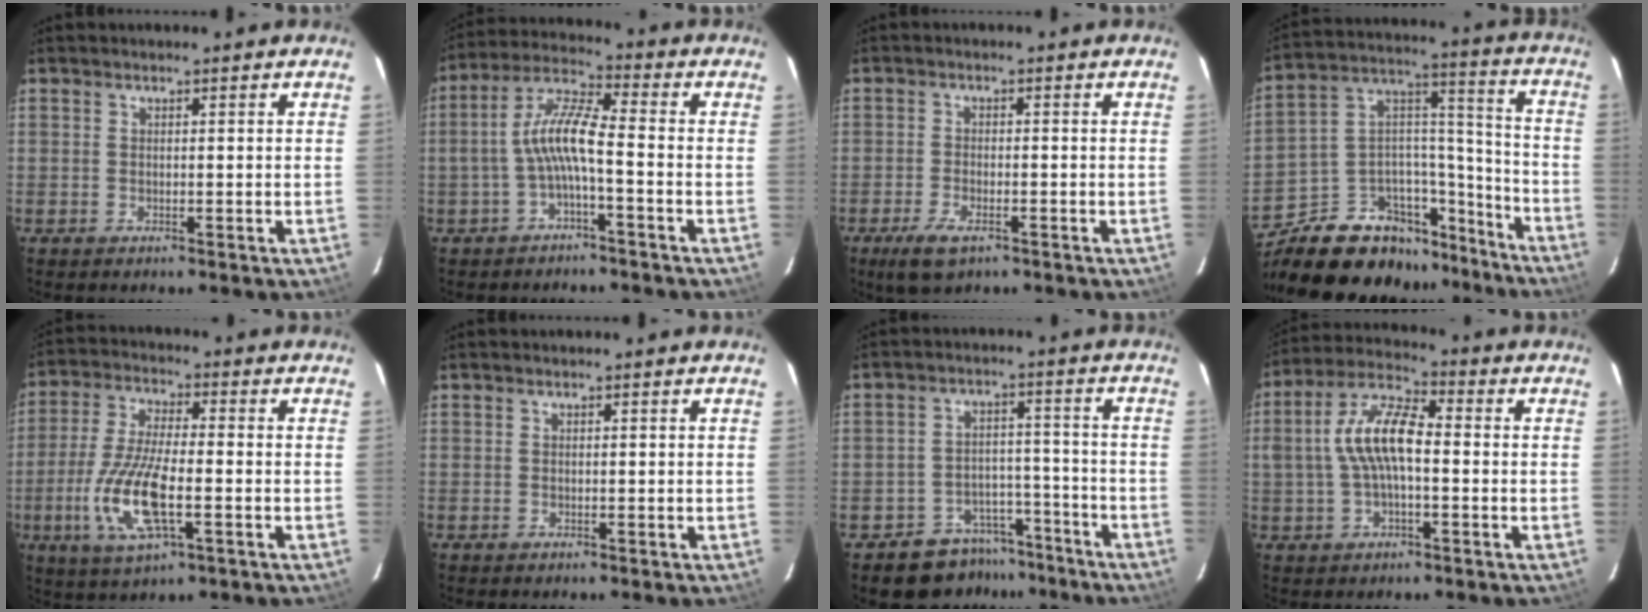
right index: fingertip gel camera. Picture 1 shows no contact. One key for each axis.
{"total": 7.5, "fx": -2.2, "fy": 1.0, "fz": 7.1, "tx": -0.166, "ty": 0.018, "tz": -0.042}
{"total": 5.6, "fx": -3.4, "fy": 2.3, "fz": 3.8, "tx": -0.096, "ty": -0.013, "tz": -0.062}
{"total": 21.1, "fx": -16.9, "fy": 10.4, "fz": 7.1, "tx": -0.145, "ty": 0.078, "tz": -0.253}
{"total": 13.1, "fx": -3.7, "fy": 4.1, "fz": 11.9, "tx": -0.254, "ty": -0.011, "tz": -0.071}
{"total": 0.0}
{"total": 8.6, "fx": -6.4, "fy": 5.6, "fz": 0.9, "tx": -0.021, "ty": 0.038, "tz": -0.085}
{"total": 10.6, "fx": -0.4, "fy": 4.5, "fz": 9.6, "tx": -0.197, "ty": 0.019, "tz": -0.011}